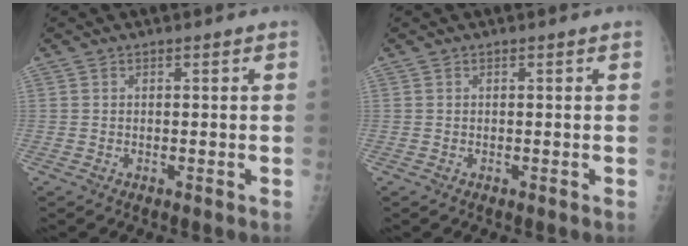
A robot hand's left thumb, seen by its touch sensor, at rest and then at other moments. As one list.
[{"total": 0.0}]